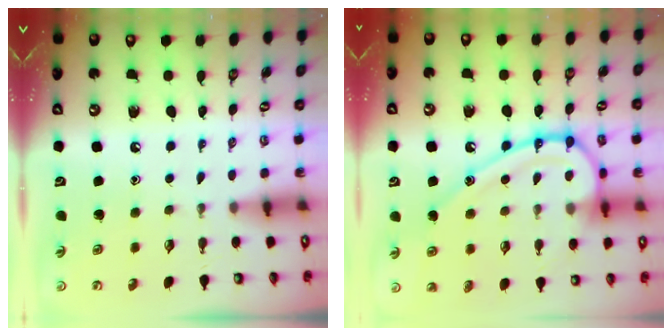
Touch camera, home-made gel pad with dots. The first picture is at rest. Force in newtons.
{"total": 17.9, "press": 17.9, "slide": 1.6}